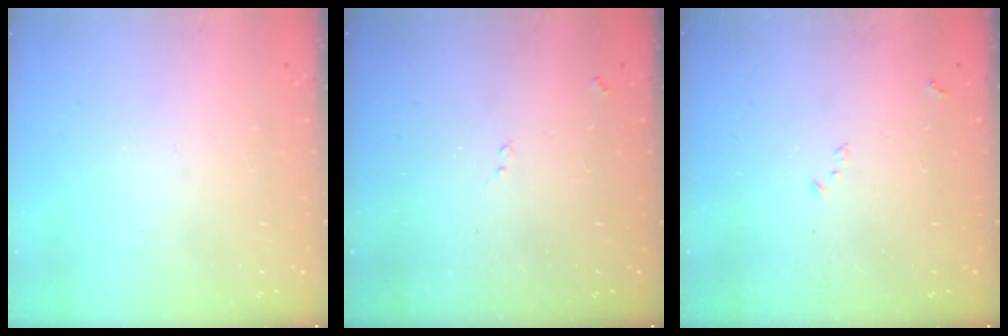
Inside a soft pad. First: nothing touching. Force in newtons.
{"total": 7.3, "press": 7.3, "slide": 0.8}
{"total": 7.2, "press": 7.2, "slide": 0.9}